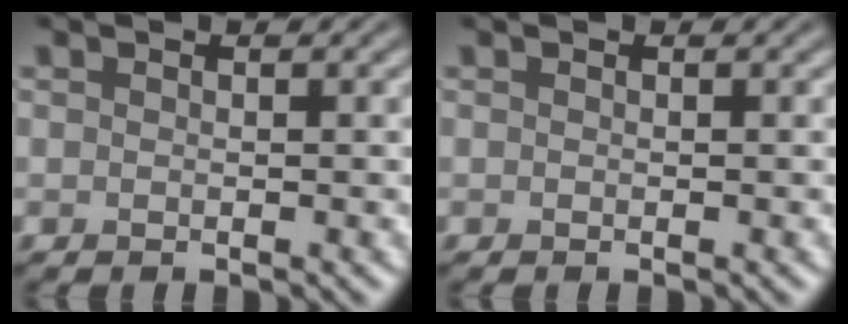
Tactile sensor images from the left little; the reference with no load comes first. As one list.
[{"total": 0.0}]